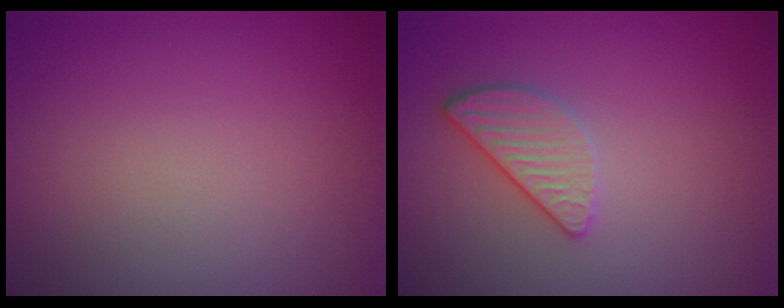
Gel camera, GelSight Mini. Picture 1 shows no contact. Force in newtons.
{"total": 2.5, "press": 2.3, "slide": 0.8}